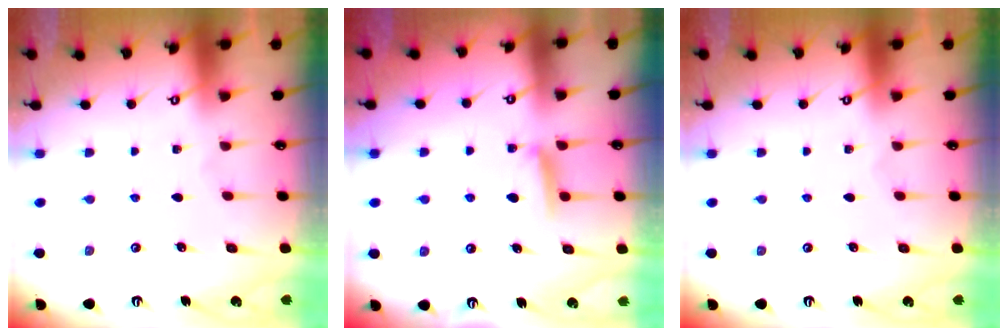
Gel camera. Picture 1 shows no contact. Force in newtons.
{"total": 6.5, "press": 6.4, "slide": 0.7}
{"total": 0.0}